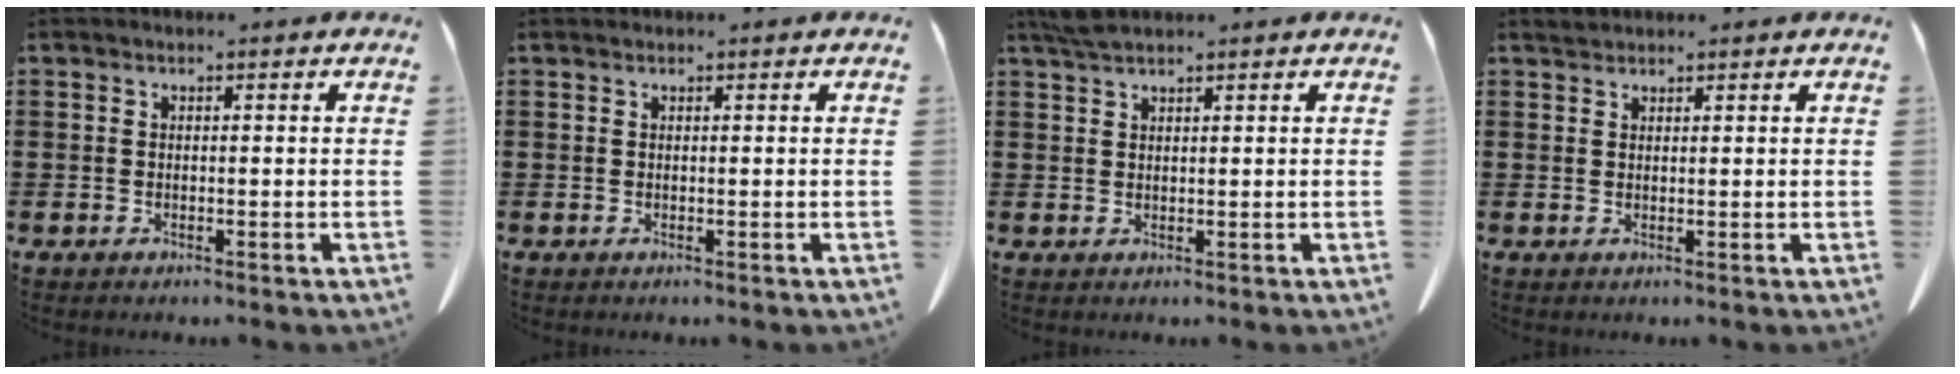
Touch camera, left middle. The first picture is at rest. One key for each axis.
{"total": 0.0}
{"total": 2.2, "fx": 1.9, "fy": 0.2, "fz": 1.2, "tx": -0.028, "ty": -0.001, "tz": 0.036}
{"total": 1.1, "fx": 1.1, "fy": 0.1, "fz": 0.0, "tx": -0.003, "ty": -0.001, "tz": 0.023}